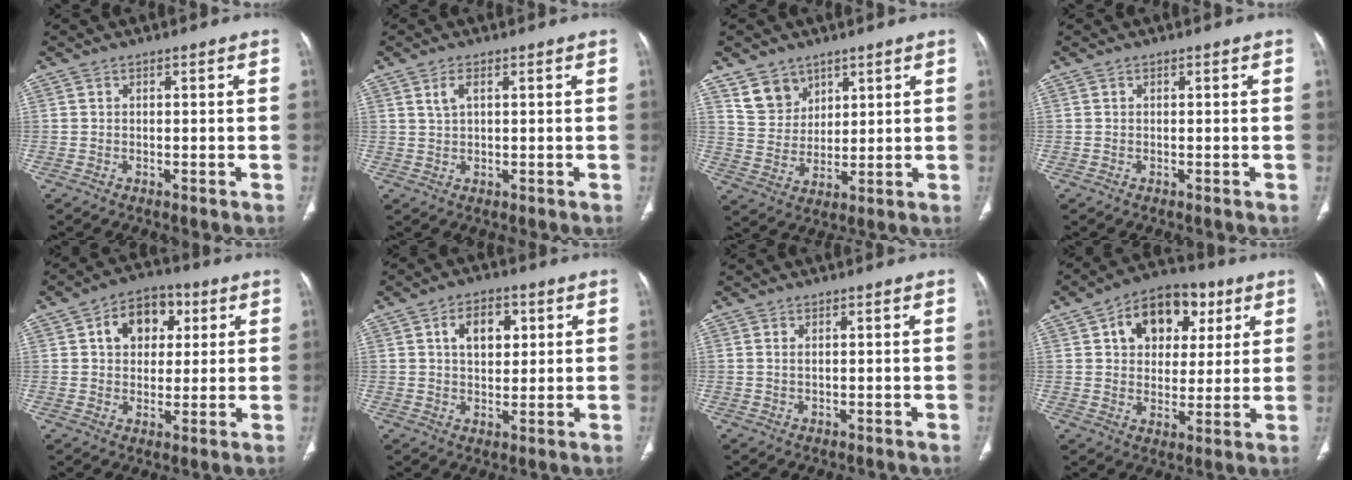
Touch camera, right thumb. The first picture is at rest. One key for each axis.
{"total": 2.5, "fx": 1.1, "fy": 1.1, "fz": 1.9, "tx": -0.043, "ty": 0.002, "tz": 0.028}
{"total": 7.5, "fx": 4.9, "fy": 5.3, "fz": 1.7, "tx": -0.002, "ty": -0.035, "tz": 0.103}
{"total": 0.0}
{"total": 10.3, "fx": 3.2, "fy": 7.6, "fz": 6.2, "tx": -0.056, "ty": 0.002, "tz": 0.046}
{"total": 7.5, "fx": 2.4, "fy": 4.9, "fz": 5.2, "tx": -0.054, "ty": -0.005, "tz": 0.038}
{"total": 0.8, "fx": 0.3, "fy": 0.3, "fz": 0.6, "tx": -0.015, "ty": 0.002, "tz": 0.008}
{"total": 14.6, "fx": 5.7, "fy": 10.2, "fz": 8.6, "tx": -0.084, "ty": 0.002, "tz": 0.088}